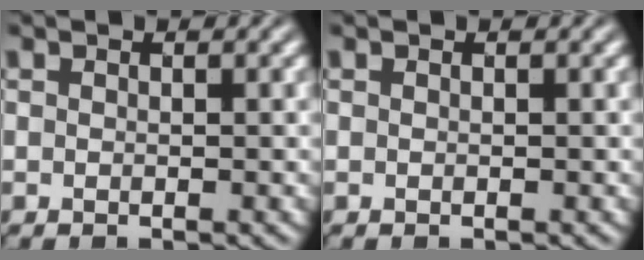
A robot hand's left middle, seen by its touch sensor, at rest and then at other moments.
{"total": 0.0}